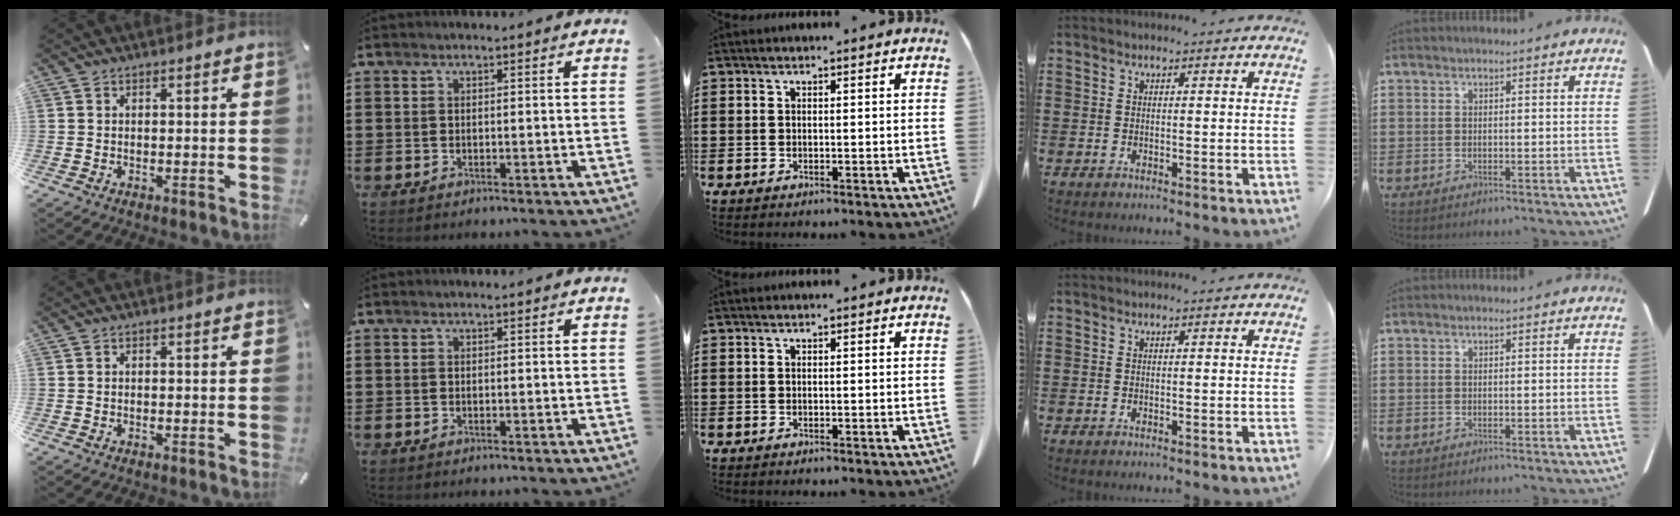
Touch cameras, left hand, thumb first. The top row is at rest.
{}